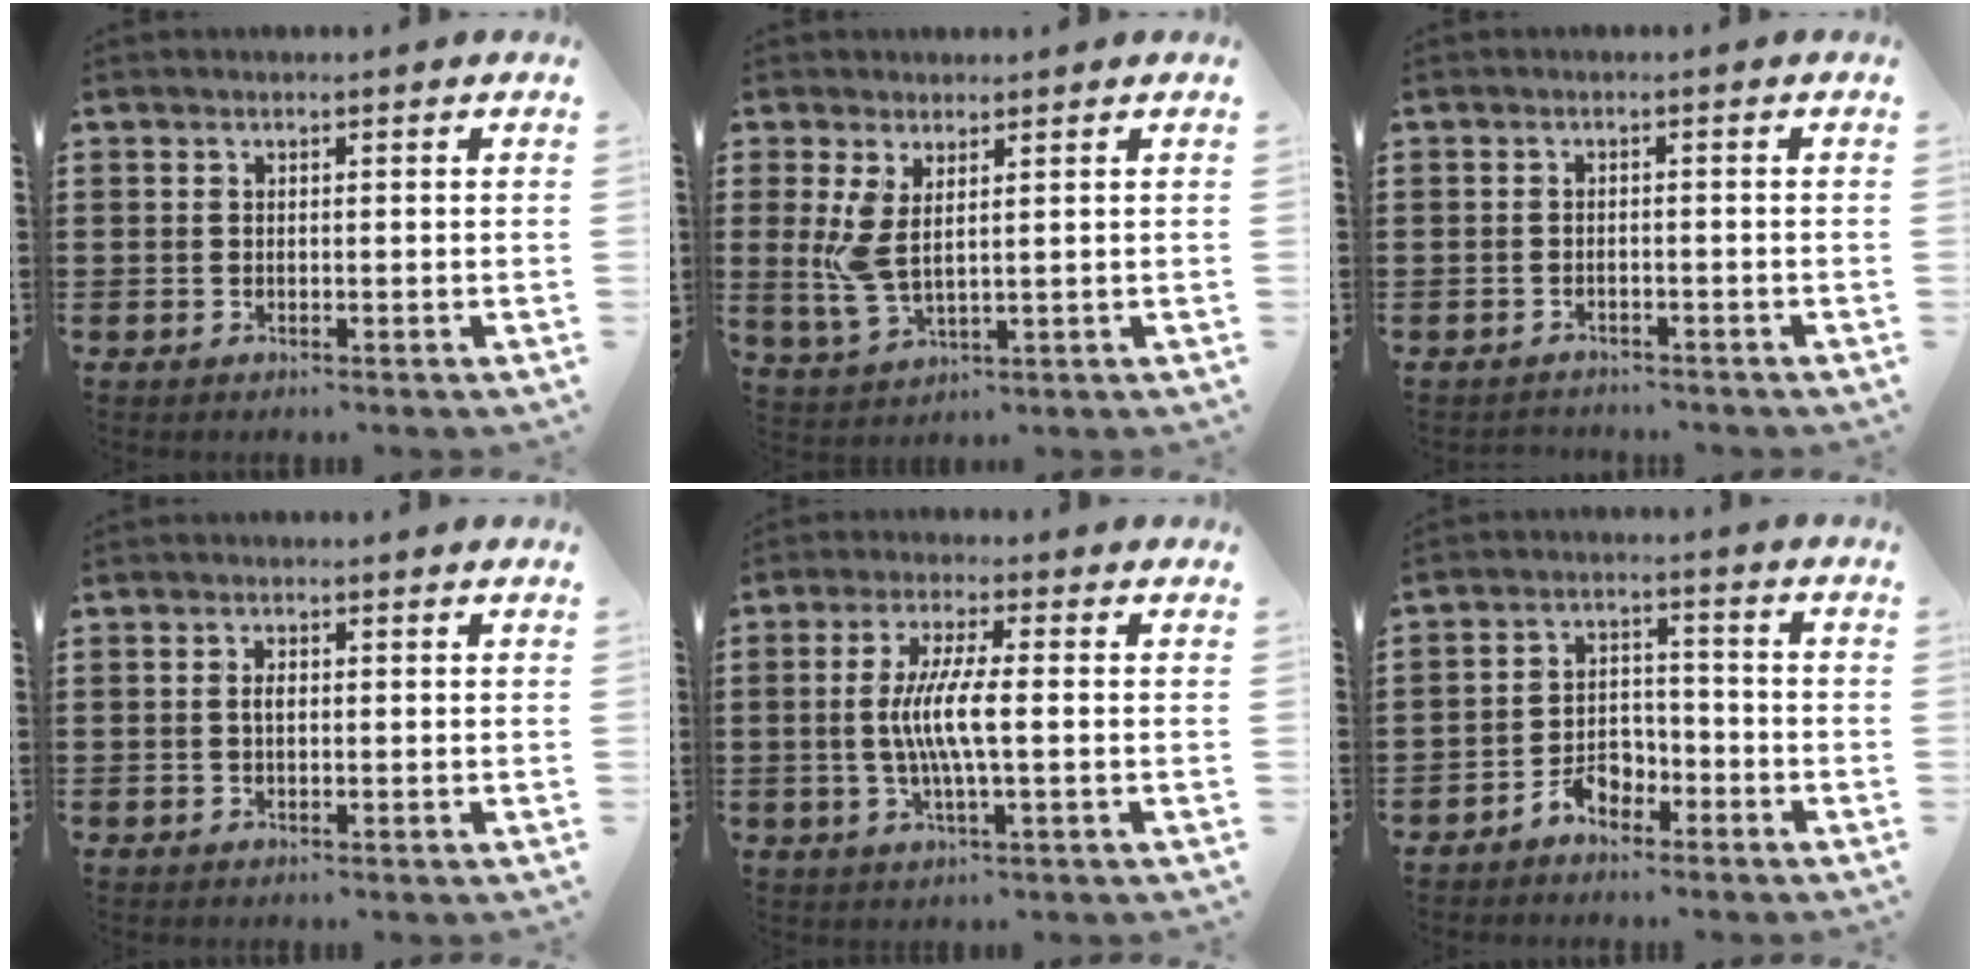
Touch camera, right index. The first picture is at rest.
{"total": 5.2, "force": [1.9, 1.6, 4.5], "torque": [-0.122, -0.012, 0.028]}
{"total": 1.2, "force": [-1.2, 0.3, -0.1], "torque": [-0.002, 0.002, -0.026]}
{"total": 1.4, "force": [0.0, 0.6, 1.2], "torque": [-0.026, 0.003, -0.001]}
{"total": 6.8, "force": [-0.5, 0.8, 6.7], "torque": [-0.140, -0.010, -0.020]}
{"total": 4.5, "force": [-3.4, 2.5, 1.5], "torque": [-0.034, 0.014, -0.069]}